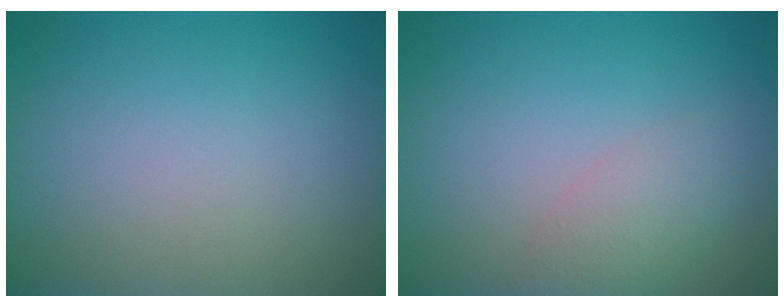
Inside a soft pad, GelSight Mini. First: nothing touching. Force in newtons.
{"total": 2.7, "press": 2.7, "slide": 0.2}